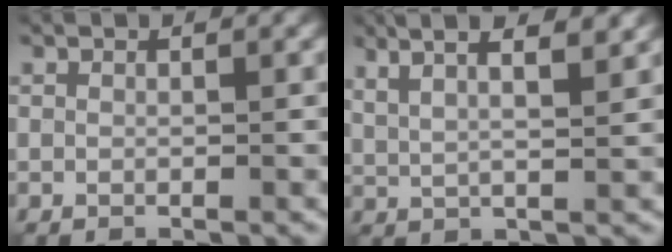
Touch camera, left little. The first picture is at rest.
{"total": 9.4, "force": [5.8, 3.4, 6.6], "torque": [-0.108, 0.029, 0.071]}